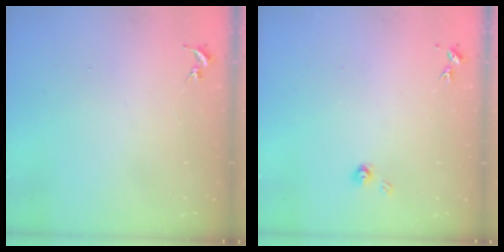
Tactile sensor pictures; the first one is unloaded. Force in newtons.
{"total": 4.1, "press": 4.1, "slide": 0.4}